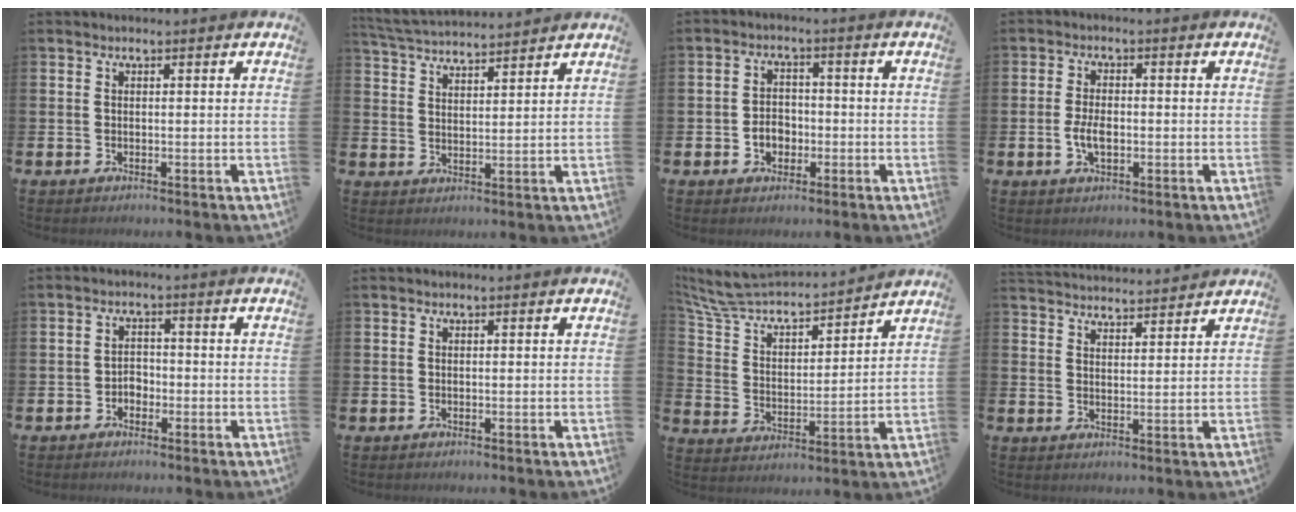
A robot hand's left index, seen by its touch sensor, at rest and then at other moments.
{"total": 4.7, "force": [4.7, 0.3, 0.3], "torque": [-0.027, -0.026, 0.084]}
{"total": 3.2, "force": [-1.0, 2.6, 1.6], "torque": [-0.025, 0.000, -0.025]}
{"total": 3.6, "force": [-0.5, 1.8, 3.0], "torque": [-0.063, 0.001, -0.011]}
{"total": 2.0, "force": [-1.3, 1.5, 0.6], "torque": [-0.013, 0.006, -0.029]}
{"total": 0.0}
{"total": 6.9, "force": [6.5, 1.7, 1.3], "torque": [-0.066, -0.053, 0.110]}
{"total": 4.1, "force": [4.1, 0.2, -0.3], "torque": [-0.002, -0.027, 0.074]}